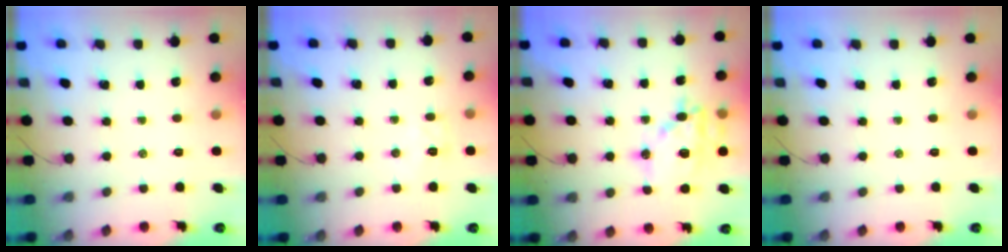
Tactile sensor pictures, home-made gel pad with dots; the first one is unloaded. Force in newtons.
{"total": 5.5, "press": 5.5, "slide": 0.9}
{"total": 16.2, "press": 15.9, "slide": 3.2}
{"total": 0.0}